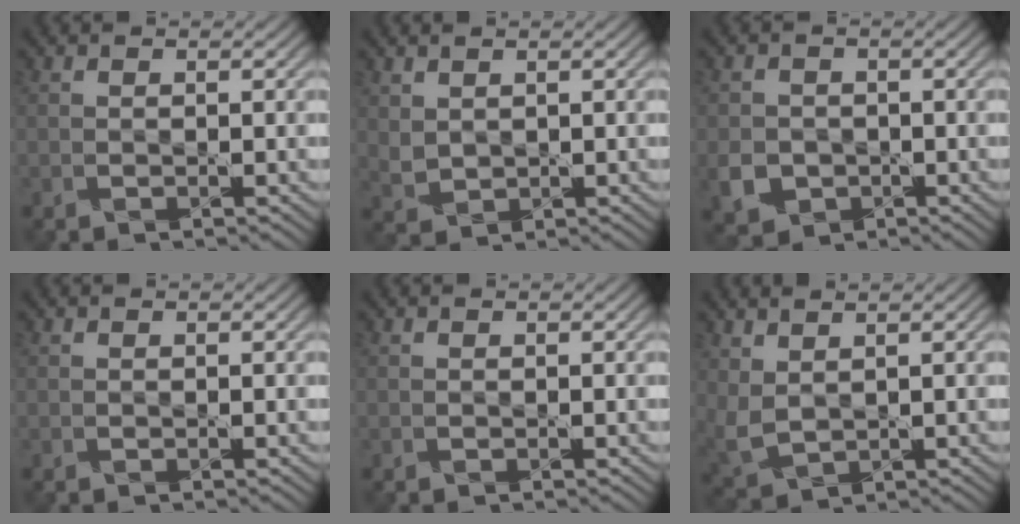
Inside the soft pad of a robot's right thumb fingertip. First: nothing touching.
{"total": 2.5, "force": [1.4, 1.7, 1.2], "torque": [-0.039, -0.002, 0.032]}
{"total": 4.2, "force": [-1.4, 3.7, 1.5], "torque": [-0.045, -0.011, -0.031]}
{"total": 0.0}
{"total": 0.0}
{"total": 4.6, "force": [1.9, 3.0, 3.0], "torque": [-0.098, -0.009, 0.049]}